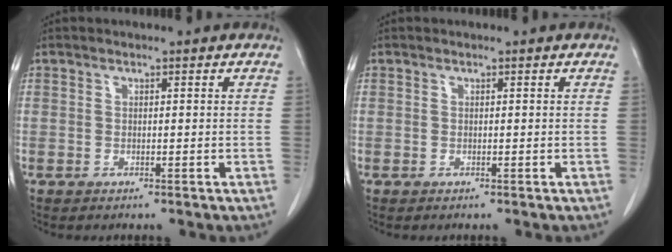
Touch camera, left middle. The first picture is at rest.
{"total": 0.0}